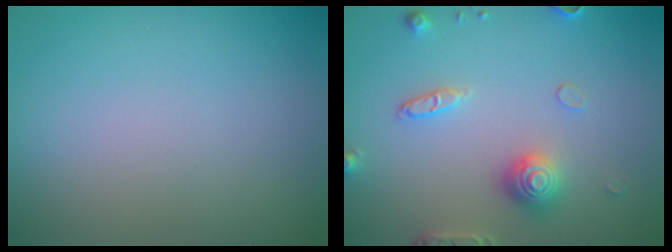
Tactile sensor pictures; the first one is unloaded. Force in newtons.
{"total": 3.3, "press": 3.1, "slide": 1.1}